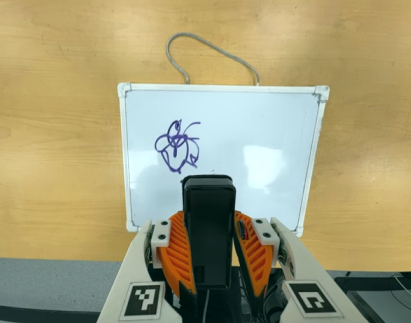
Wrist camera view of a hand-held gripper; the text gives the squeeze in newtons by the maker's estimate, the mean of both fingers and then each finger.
{"total": 8.8, "left": 6.7, "right": 10.9}